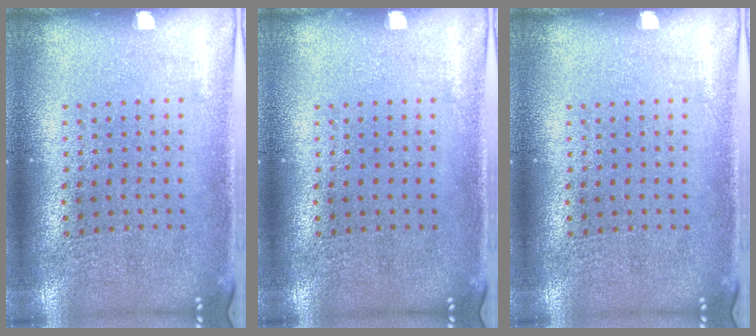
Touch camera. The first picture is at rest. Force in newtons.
{"total": 0.0}
{"total": 0.0}